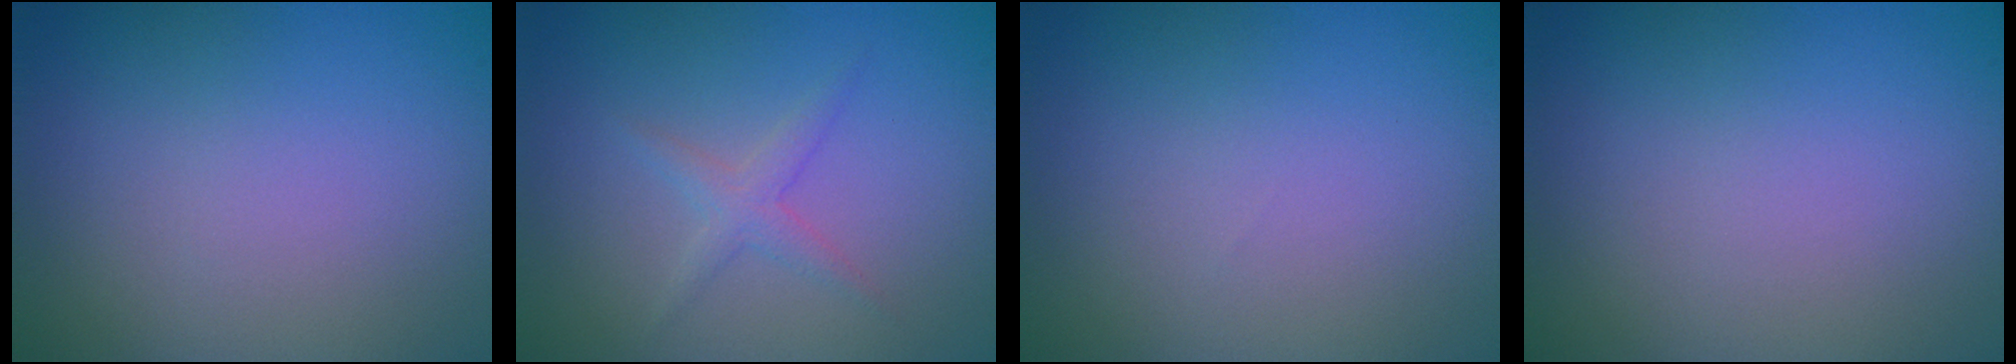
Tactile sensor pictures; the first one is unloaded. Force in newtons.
{"total": 1.6, "press": 1.6, "slide": 0.1}
{"total": 0.0}
{"total": 0.0}